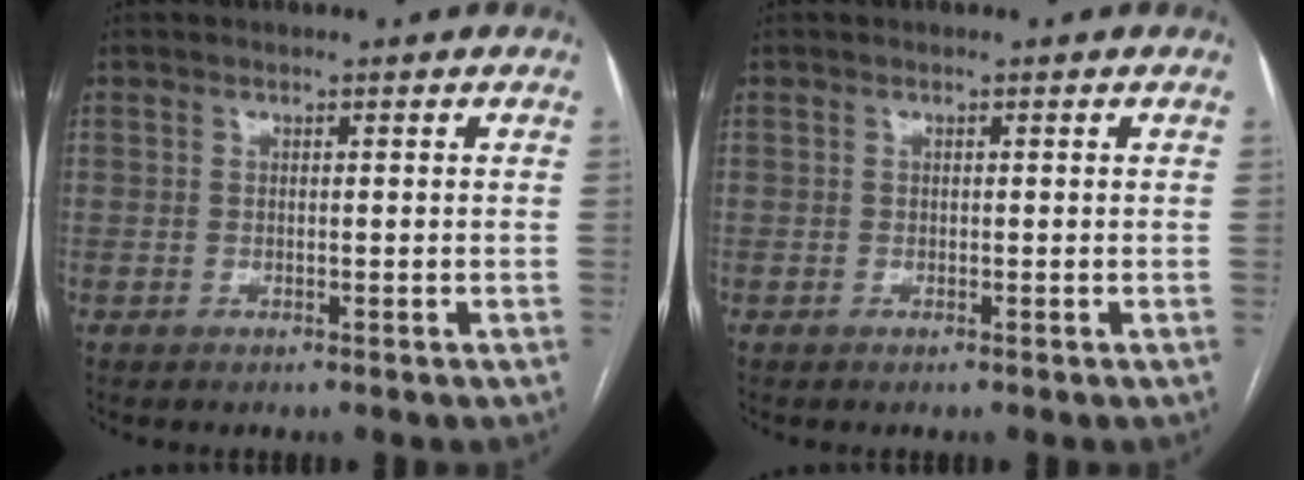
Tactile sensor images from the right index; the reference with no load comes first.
{"total": 0.0}